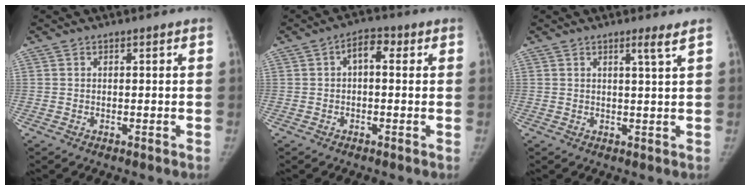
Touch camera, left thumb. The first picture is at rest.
{"total": 4.1, "force": [0.6, 2.4, 3.3], "torque": [-0.033, 0.016, 0.001]}
{"total": 2.3, "force": [1.5, -0.6, 1.7], "torque": [-0.030, -0.016, 0.027]}